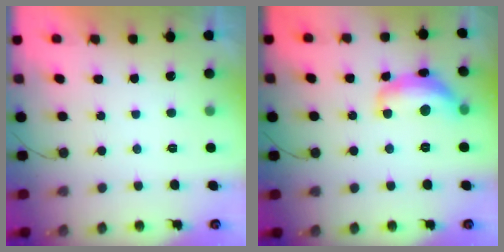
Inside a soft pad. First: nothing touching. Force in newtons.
{"total": 14.2, "press": 14.2, "slide": 1.0}